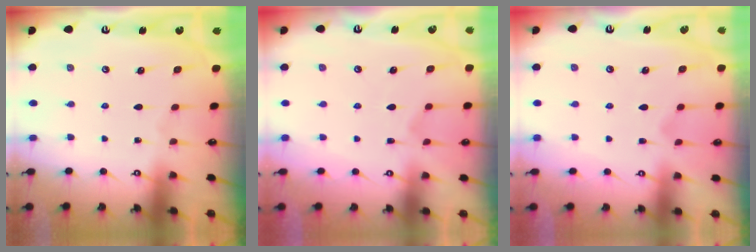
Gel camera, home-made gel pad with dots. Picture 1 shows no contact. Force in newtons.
{"total": 5.8, "press": 5.6, "slide": 1.4}
{"total": 2.3, "press": 2.1, "slide": 1.0}